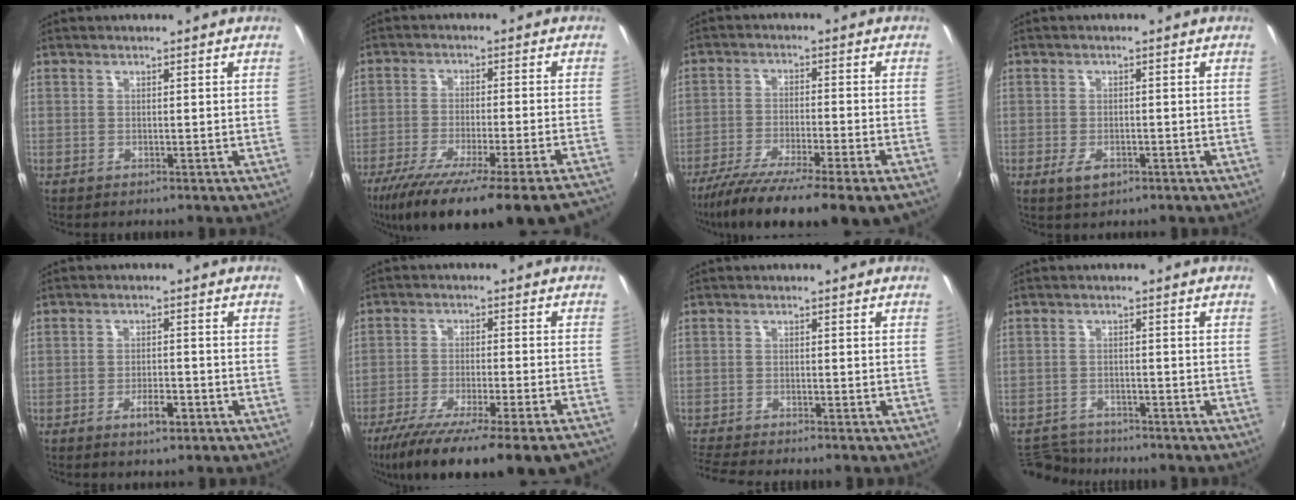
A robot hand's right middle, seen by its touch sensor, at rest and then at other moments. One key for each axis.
{"total": 23.9, "fx": -19.8, "fy": 0.6, "fz": 13.4, "tx": -0.226, "ty": -0.078, "tz": -0.293}
{"total": 15.7, "fx": -12.0, "fy": 0.5, "fz": 10.0, "tx": -0.192, "ty": -0.053, "tz": -0.193}
{"total": 3.4, "fx": -1.7, "fy": 1.7, "fz": 2.4, "tx": -0.052, "ty": -0.006, "tz": -0.027}
{"total": 3.7, "fx": -2.2, "fy": 1.3, "fz": 2.7, "tx": -0.054, "ty": -0.001, "tz": -0.033}
{"total": 21.6, "fx": -17.6, "fy": 1.3, "fz": 12.5, "tx": -0.219, "ty": -0.072, "tz": -0.264}
{"total": 5.4, "fx": -5.1, "fy": -0.2, "fz": 1.8, "tx": -0.057, "ty": -0.023, "tz": -0.093}
{"total": 8.5, "fx": -8.0, "fy": 2.4, "fz": 1.6, "tx": -0.053, "ty": 0.004, "tz": -0.130}